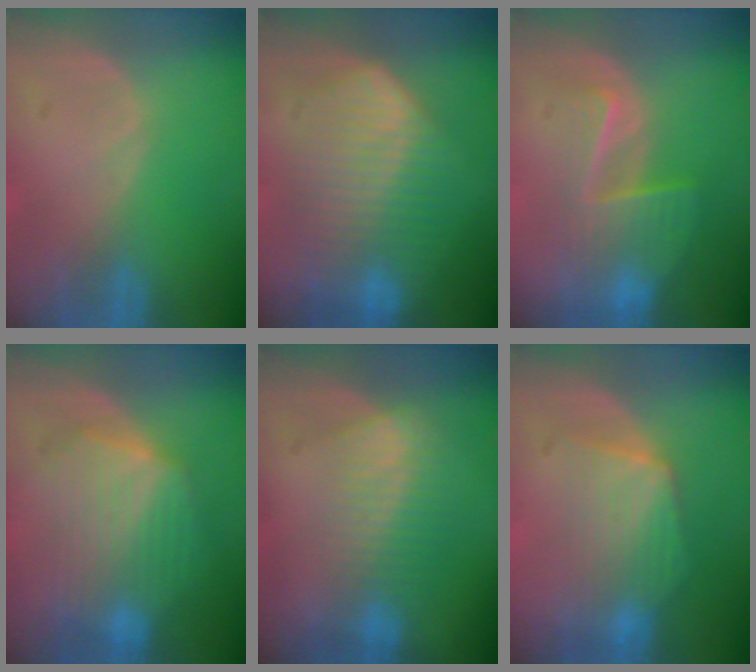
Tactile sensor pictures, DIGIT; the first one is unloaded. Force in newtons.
{"total": 9.5, "press": 9.5, "slide": 0.7}
{"total": 6.5, "press": 6.0, "slide": 2.4}
{"total": 8.0, "press": 8.0, "slide": 0.3}
{"total": 7.4, "press": 6.3, "slide": 3.8}
{"total": 7.0, "press": 6.6, "slide": 2.3}